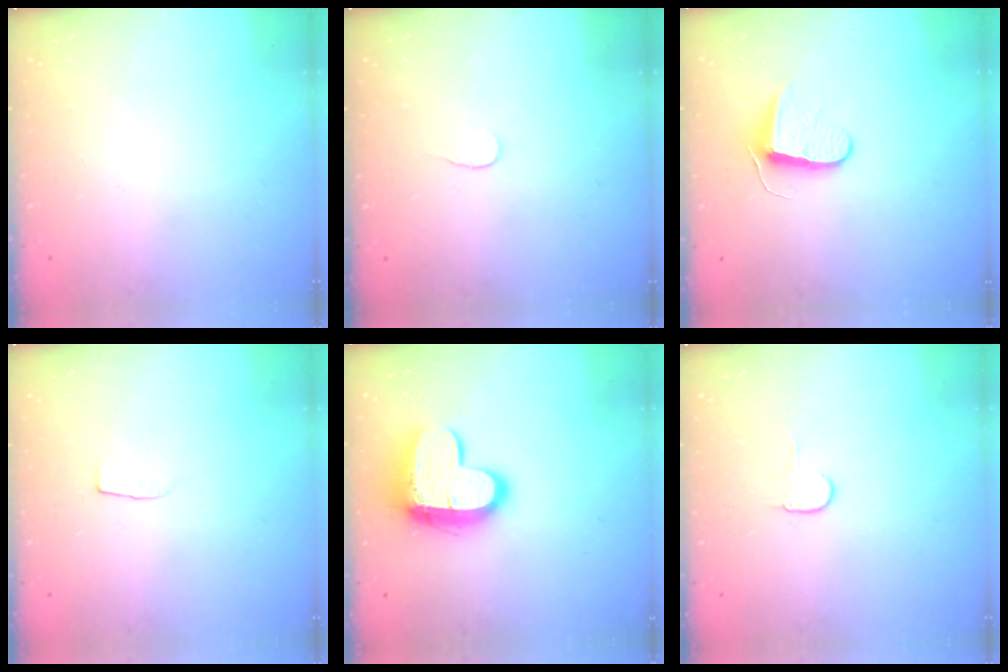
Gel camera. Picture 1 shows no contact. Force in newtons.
{"total": 3.3, "press": 3.3, "slide": 0.4}
{"total": 7.2, "press": 7.2, "slide": 0.7}
{"total": 3.7, "press": 3.7, "slide": 0.3}
{"total": 14.4, "press": 14.4, "slide": 1.0}
{"total": 4.1, "press": 4.1, "slide": 0.4}